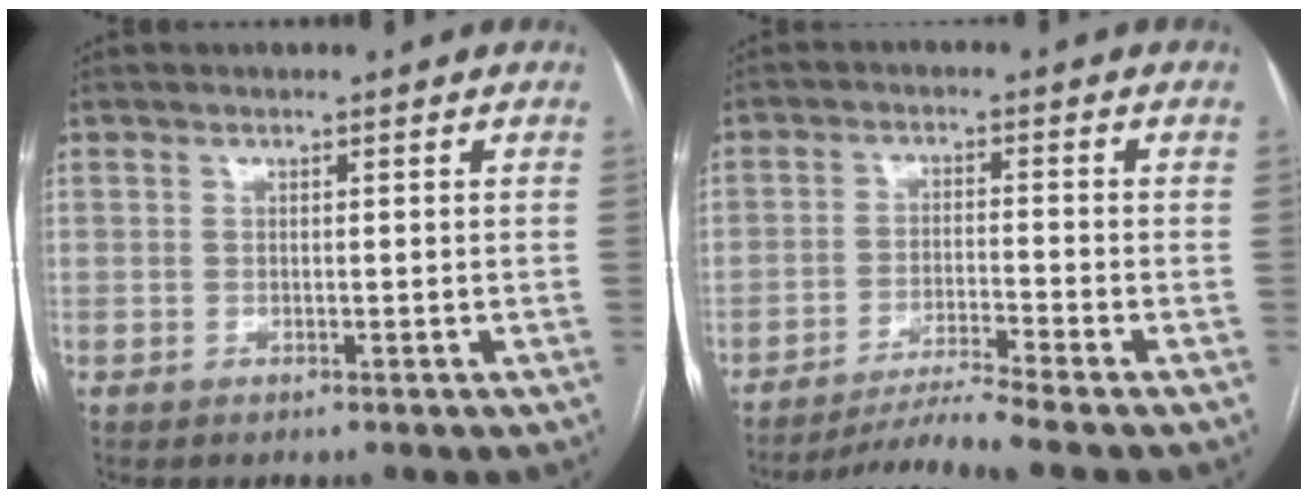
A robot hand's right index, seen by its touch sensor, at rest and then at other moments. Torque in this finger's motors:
{"motor_torque": [0.82, -0.57, 0.01, 0.04]}